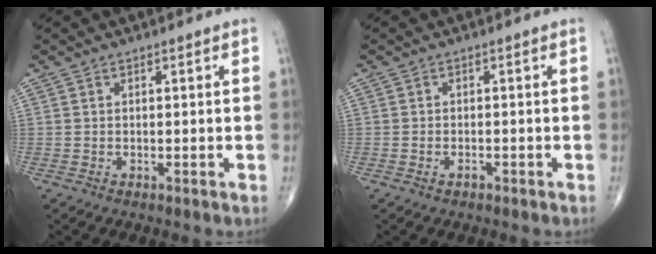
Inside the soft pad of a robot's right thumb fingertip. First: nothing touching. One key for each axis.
{"total": 1.1, "fx": -0.7, "fy": 0.6, "fz": 0.5, "tx": -0.010, "ty": 0.005, "tz": -0.010}